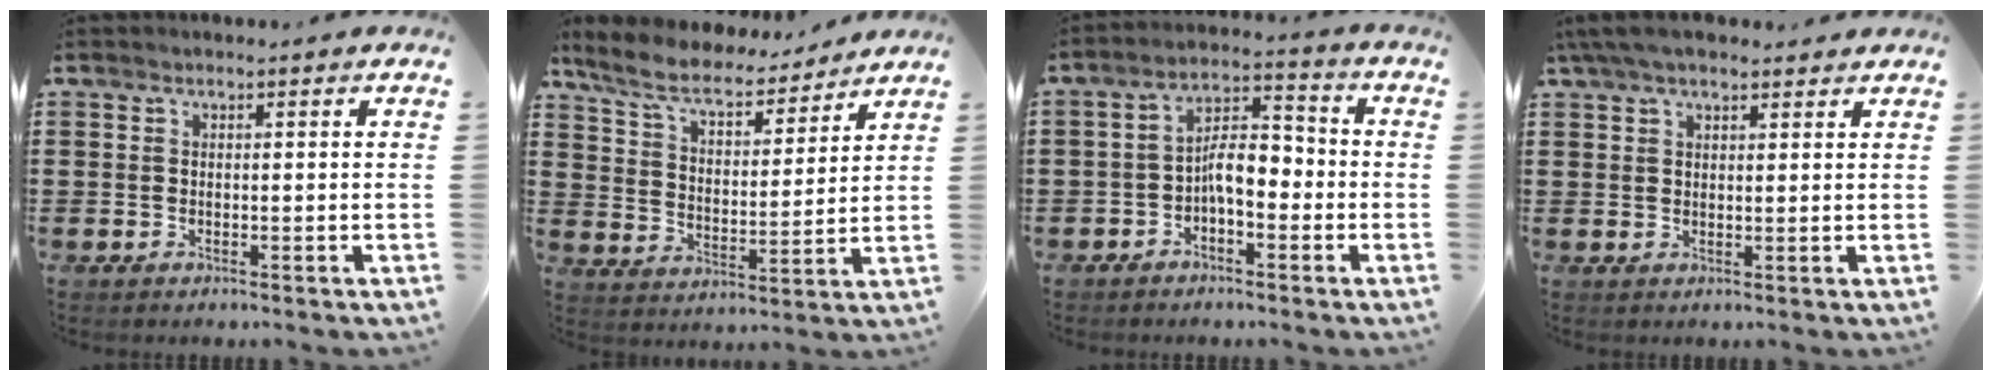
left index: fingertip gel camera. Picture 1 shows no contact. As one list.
[{"total": 7.5, "force": [6.4, 1.8, 3.6], "torque": [-0.096, -0.032, 0.108]}, {"total": 6.4, "force": [-2.2, 2.8, 5.3], "torque": [-0.109, 0.013, -0.048]}, {"total": 4.4, "force": [3.4, 1.3, 2.6], "torque": [-0.058, 0.003, 0.063]}]